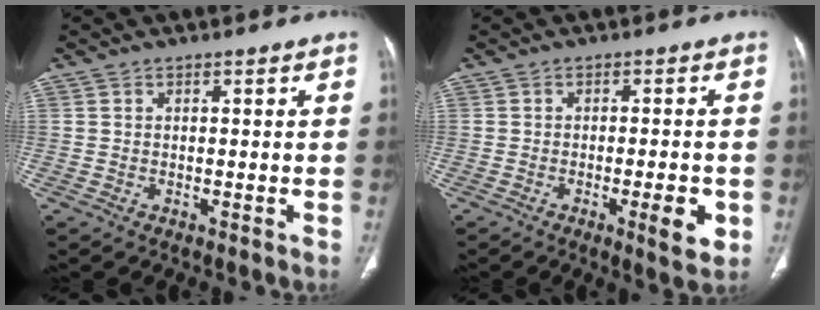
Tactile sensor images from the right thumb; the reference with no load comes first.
{"total": 6.2, "force": [-2.0, 1.5, 5.7], "torque": [-0.073, -0.005, -0.024]}